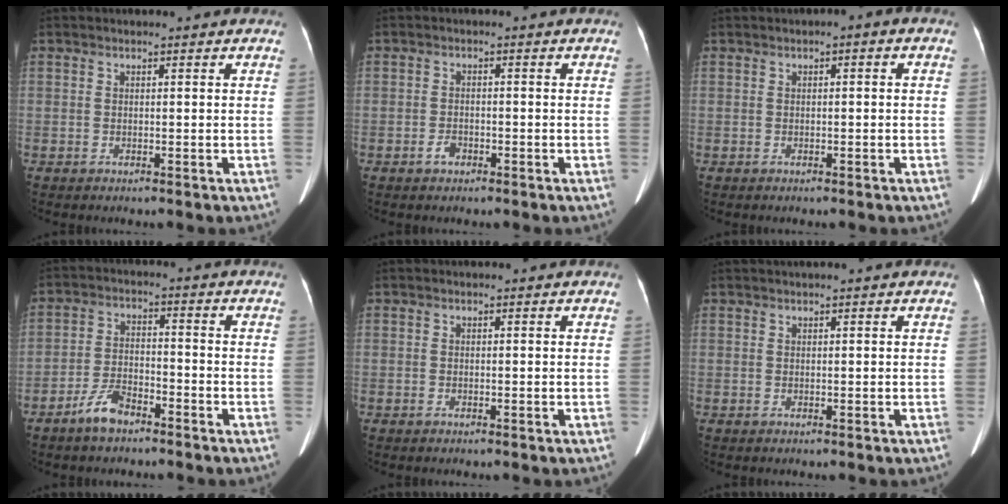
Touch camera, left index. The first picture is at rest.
{"total": 1.7, "force": [-1.1, 1.0, 0.8], "torque": [-0.018, 0.002, -0.018]}
{"total": 1.1, "force": [-0.1, 0.3, 1.0], "torque": [-0.009, 0.008, -0.006]}
{"total": 5.4, "force": [-4.1, 1.9, 2.9], "torque": [-0.068, 0.001, -0.077]}
{"total": 0.0}
{"total": 1.2, "force": [1.0, -0.2, 0.7], "torque": [-0.011, 0.018, 0.019]}